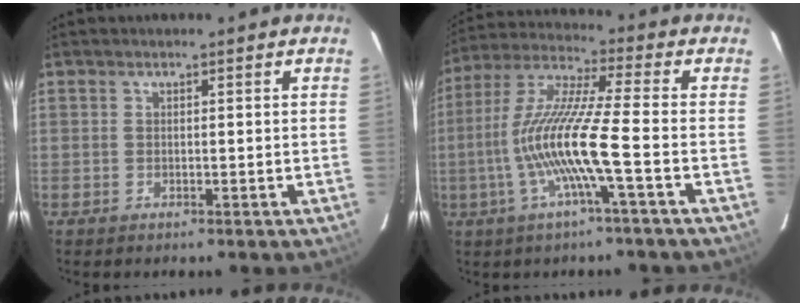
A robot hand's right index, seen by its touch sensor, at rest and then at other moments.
{"total": 13.6, "force": [-3.9, -0.6, 13.0], "torque": [-0.258, -0.003, -0.077]}